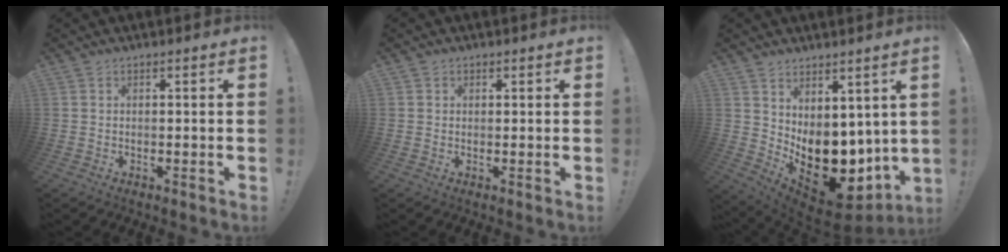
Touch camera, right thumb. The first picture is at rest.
{"total": 0.9, "force": [0.5, 0.7, 0.2], "torque": [0.003, -0.002, 0.008]}
{"total": 14.5, "force": [-1.9, 10.4, 9.9], "torque": [-0.115, -0.008, -0.008]}